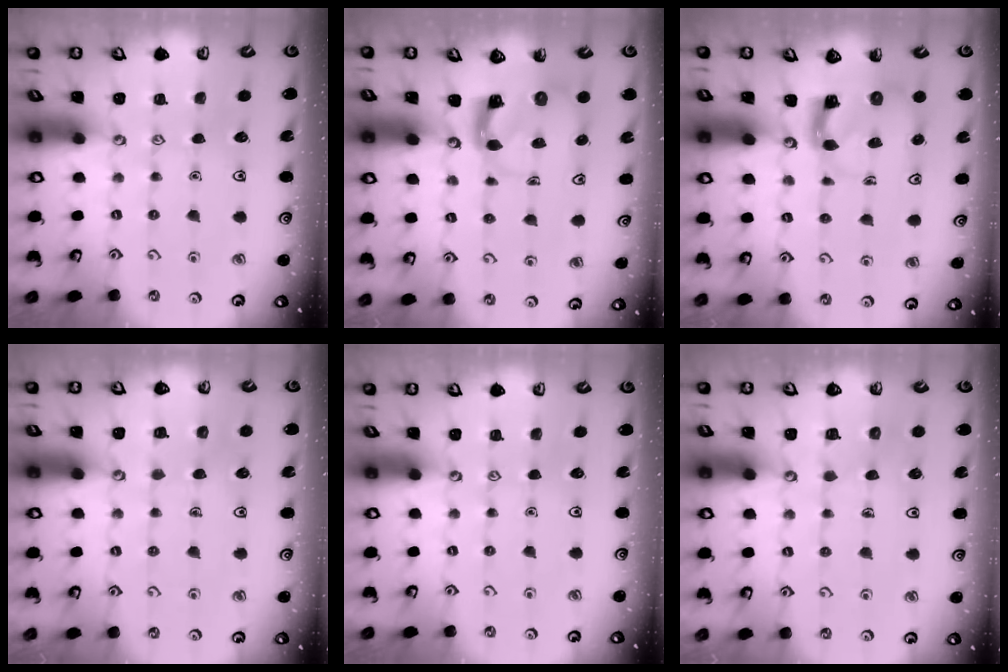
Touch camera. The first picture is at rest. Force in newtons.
{"total": 3.9, "press": 3.9, "slide": 0.6}
{"total": 3.5, "press": 3.5, "slide": 0.5}
{"total": 4.3, "press": 4.3, "slide": 0.4}
{"total": 0.0}
{"total": 4.0, "press": 4.0, "slide": 0.4}